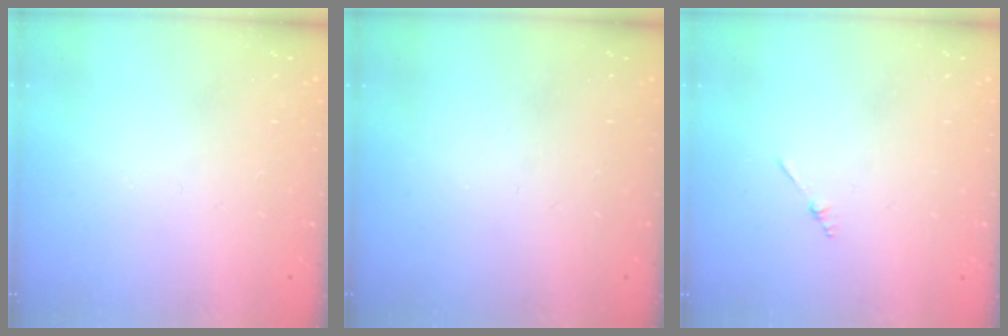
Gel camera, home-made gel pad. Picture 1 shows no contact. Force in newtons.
{"total": 0.0}
{"total": 1.3, "press": 1.3, "slide": 0.3}